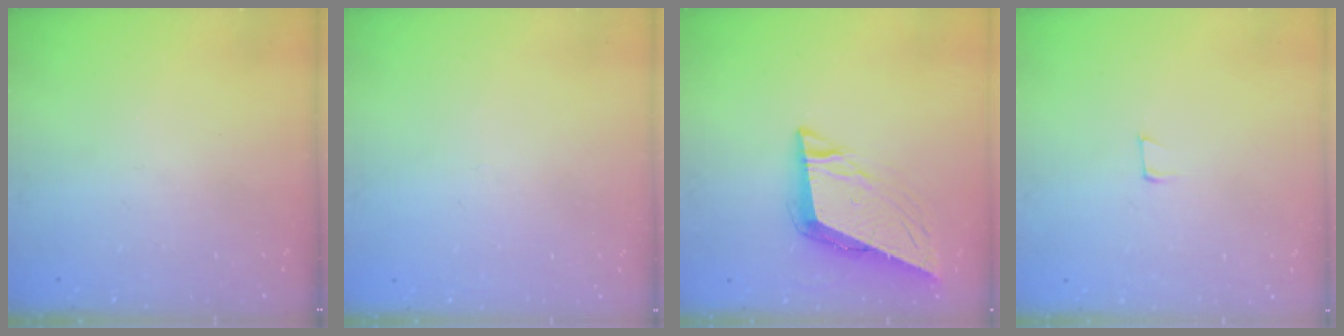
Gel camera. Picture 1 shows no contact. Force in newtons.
{"total": 2.6, "press": 2.6, "slide": 0.2}
{"total": 9.8, "press": 9.3, "slide": 3.0}
{"total": 4.1, "press": 4.0, "slide": 1.1}